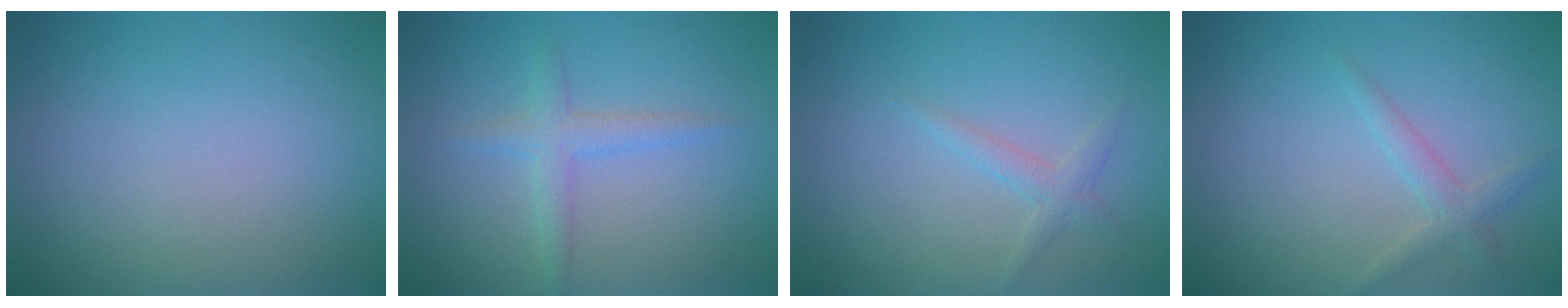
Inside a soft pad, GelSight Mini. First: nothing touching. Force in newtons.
{"total": 2.0, "press": 2.0, "slide": 0.1}
{"total": 1.3, "press": 1.3, "slide": 0.0}
{"total": 1.6, "press": 1.6, "slide": 0.0}